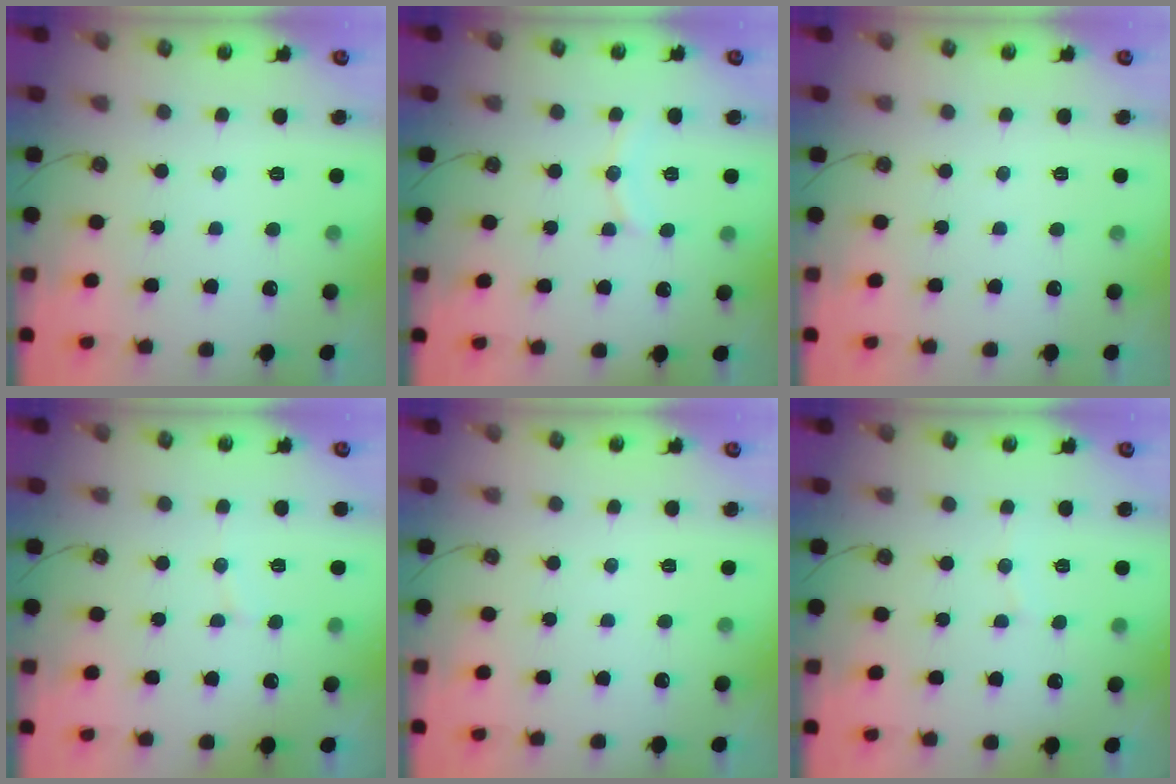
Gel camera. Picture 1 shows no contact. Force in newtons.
{"total": 6.8, "press": 6.8, "slide": 0.7}
{"total": 0.0}
{"total": 4.7, "press": 4.5, "slide": 1.4}
{"total": 0.0}
{"total": 3.0, "press": 3.0, "slide": 0.4}